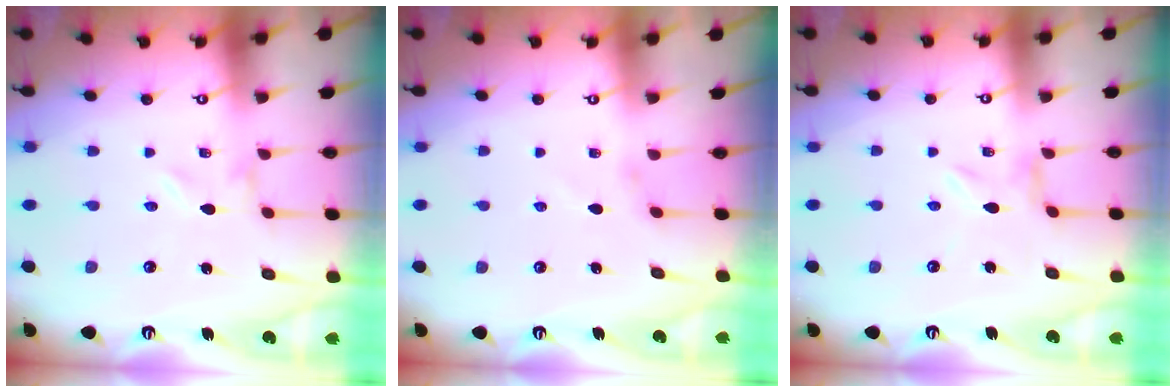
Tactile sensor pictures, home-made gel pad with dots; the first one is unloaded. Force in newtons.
{"total": 1.8, "press": 1.8, "slide": 0.4}
{"total": 1.9, "press": 1.9, "slide": 0.4}